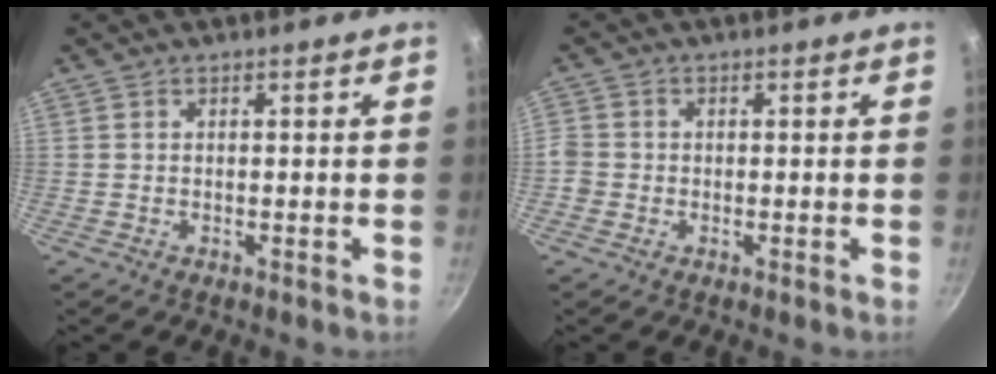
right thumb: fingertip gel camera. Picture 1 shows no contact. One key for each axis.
{"total": 3.0, "fx": -0.5, "fy": 2.7, "fz": 1.0, "tx": -0.013, "ty": 0.007, "tz": -0.013}